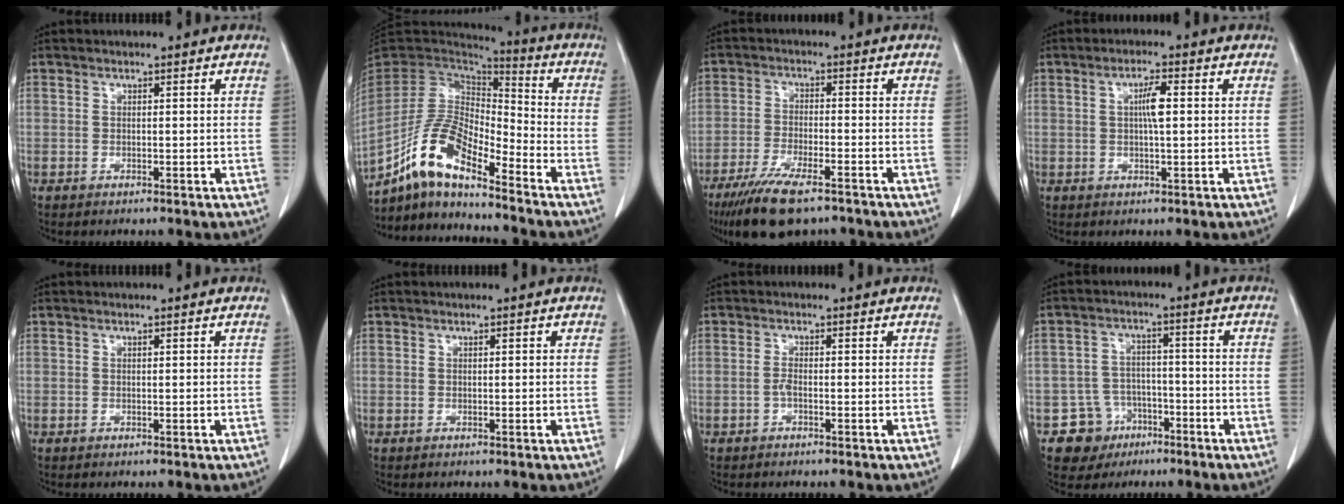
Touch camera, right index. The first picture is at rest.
{"total": 12.8, "force": [-9.2, 3.0, 8.4], "torque": [-0.174, 0.015, -0.175]}
{"total": 11.0, "force": [-8.0, 2.6, 7.1], "torque": [-0.125, -0.023, -0.132]}
{"total": 3.7, "force": [0.5, 0.4, 3.6], "torque": [-0.066, 0.002, 0.007]}
{"total": 0.0}
{"total": 0.5, "force": [0.2, 0.1, 0.4], "torque": [-0.008, 0.000, 0.002]}
{"total": 1.1, "force": [-0.5, 0.2, 1.0], "torque": [-0.019, 0.003, -0.012]}
{"total": 6.9, "force": [-3.6, 5.8, 0.2], "torque": [0.006, 0.014, -0.051]}